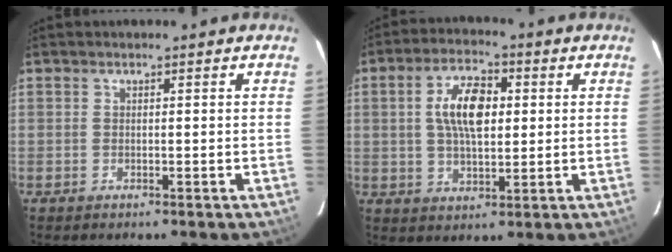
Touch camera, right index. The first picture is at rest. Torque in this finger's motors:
{"motor_torque": [0.58, -0.23, 0.36, 0.14]}